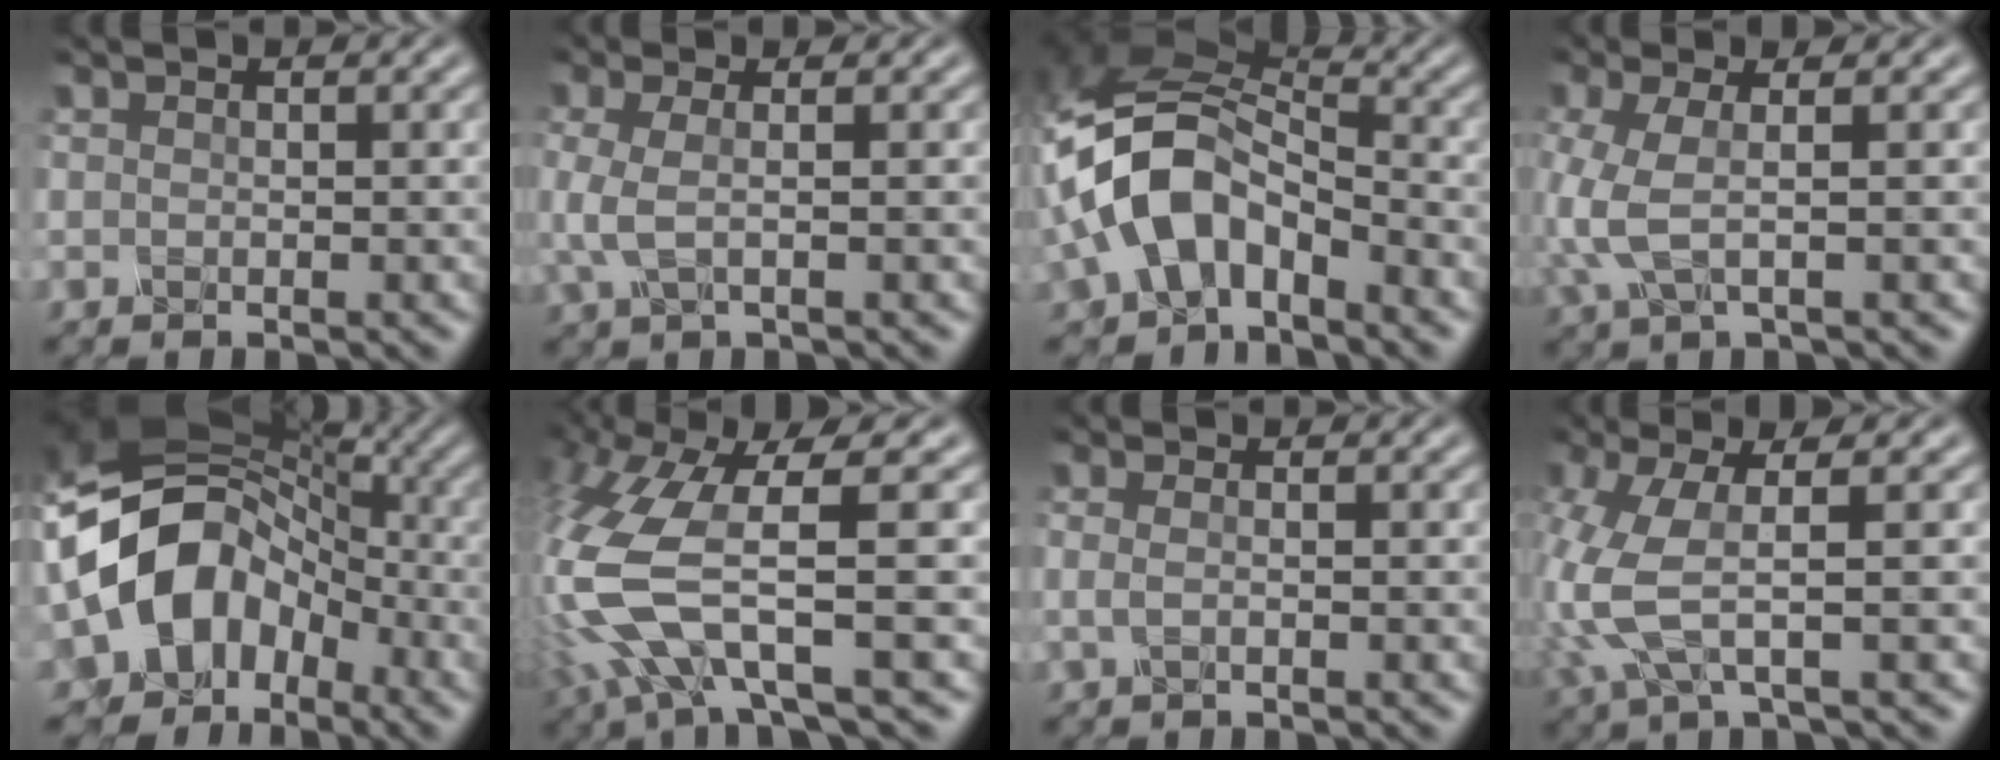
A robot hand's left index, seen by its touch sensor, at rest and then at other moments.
{"total": 2.8, "force": [-0.3, 0.9, 2.6], "torque": [-0.066, 0.001, -0.009]}
{"total": 8.4, "force": [-3.2, 5.4, 5.7], "torque": [-0.114, 0.008, -0.075]}
{"total": 4.0, "force": [-0.5, 1.3, 3.7], "torque": [-0.103, -0.001, -0.014]}
{"total": 10.6, "force": [-3.7, 8.4, 5.2], "torque": [-0.087, 0.012, -0.091]}
{"total": 10.2, "force": [-1.8, 2.9, 9.6], "torque": [-0.226, -0.008, -0.040]}
{"total": 1.4, "force": [-0.3, 0.6, 1.2], "torque": [-0.031, 0.002, -0.013]}
{"total": 6.2, "force": [-0.6, 1.8, 5.9], "torque": [-0.170, -0.006, -0.012]}